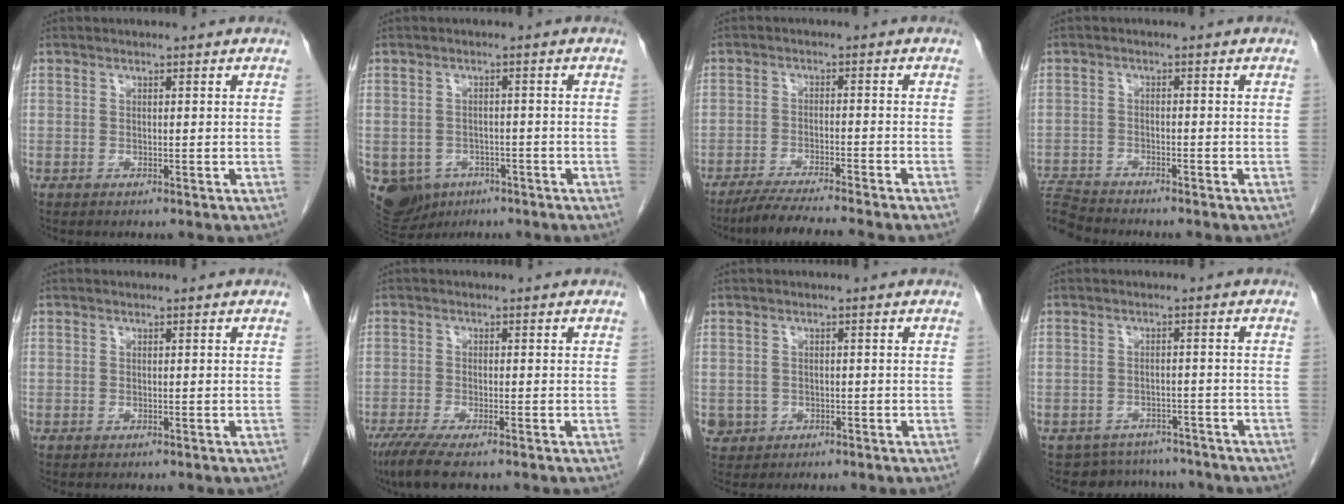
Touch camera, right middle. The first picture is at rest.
{"total": 11.4, "force": [-5.6, 9.2, 3.7], "torque": [-0.102, -0.001, -0.069]}
{"total": 8.4, "force": [-7.2, -1.1, 4.2], "torque": [-0.055, -0.026, -0.118]}
{"total": 6.0, "force": [-6.0, -0.2, 0.7], "torque": [-0.014, -0.010, -0.110]}
{"total": 0.0}
{"total": 5.6, "force": [-3.9, 0.7, 3.9], "torque": [-0.072, -0.016, -0.067]}
{"total": 2.3, "force": [-0.6, 2.2, 0.3], "torque": [-0.002, 0.006, -0.004]}
{"total": 6.8, "force": [-6.3, 2.6, -0.4], "torque": [0.010, 0.021, -0.077]}